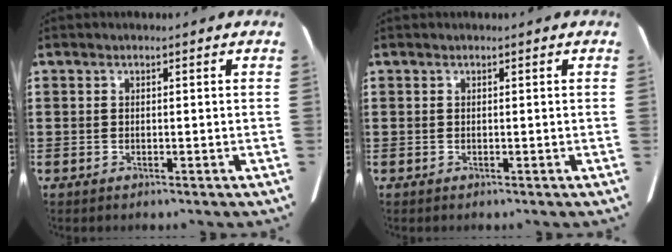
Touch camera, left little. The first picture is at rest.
{"total": 0.0}